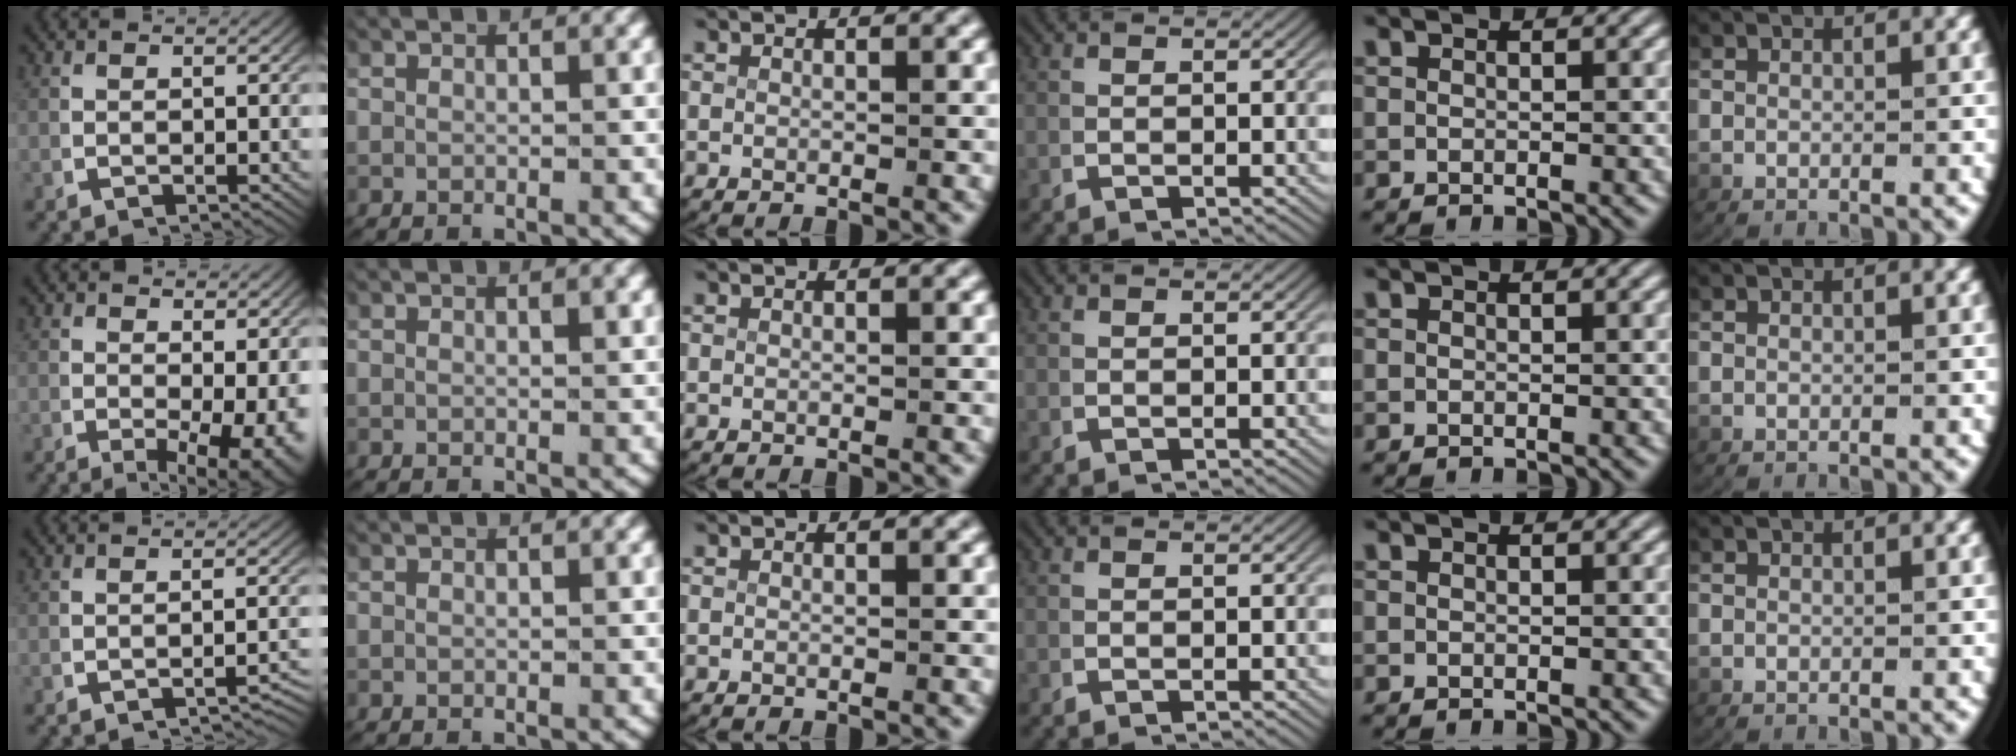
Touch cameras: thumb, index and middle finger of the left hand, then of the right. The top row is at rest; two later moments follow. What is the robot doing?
{"motion": "lift_and_place", "object": "map"}